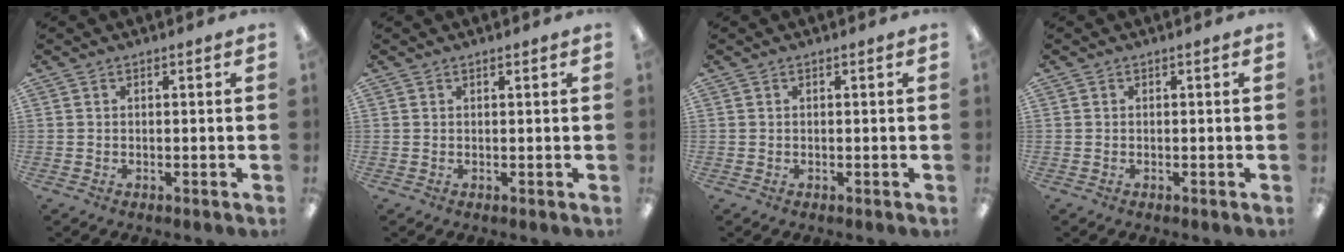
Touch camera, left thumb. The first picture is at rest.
{"total": 0.6, "force": [0.5, 0.1, 0.2], "torque": [-0.006, 0.000, 0.009]}
{"total": 0.0}
{"total": 0.0}